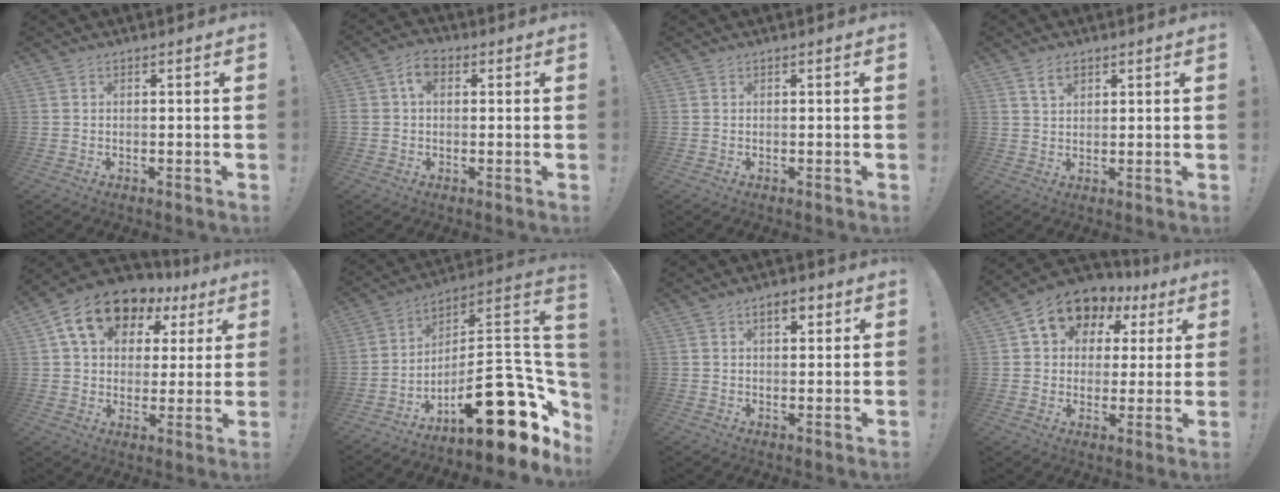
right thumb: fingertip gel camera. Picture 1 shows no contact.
{"total": 5.8, "force": [1.1, 4.1, 4.0], "torque": [-0.076, 0.007, 0.020]}
{"total": 0.0}
{"total": 3.9, "force": [2.1, 2.3, 2.3], "torque": [-0.028, -0.006, 0.036]}
{"total": 15.7, "force": [8.1, 10.5, 8.4], "torque": [-0.139, -0.033, 0.150]}
{"total": 24.1, "force": [-9.6, 9.0, 20.2], "torque": [-0.267, 0.036, -0.145]}
{"total": 4.3, "force": [2.2, 1.8, 3.2], "torque": [-0.040, -0.005, 0.032]}
{"total": 10.8, "force": [5.5, 8.0, 4.8], "torque": [-0.077, -0.032, 0.101]}